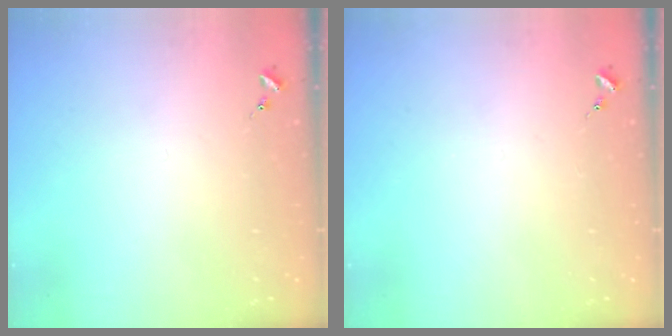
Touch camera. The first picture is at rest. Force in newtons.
{"total": 0.0}